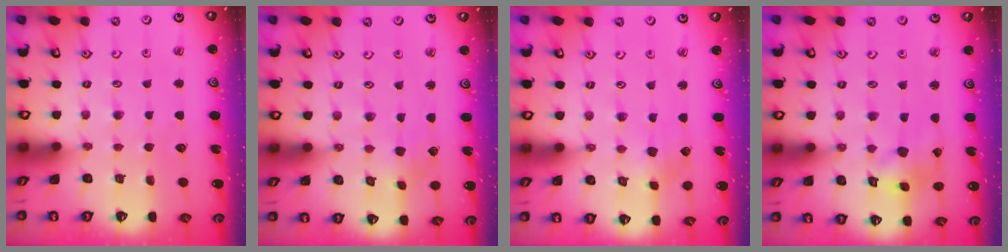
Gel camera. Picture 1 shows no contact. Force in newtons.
{"total": 2.1, "press": 2.1, "slide": 0.2}
{"total": 4.9, "press": 4.9, "slide": 0.4}
{"total": 8.3, "press": 8.3, "slide": 0.9}